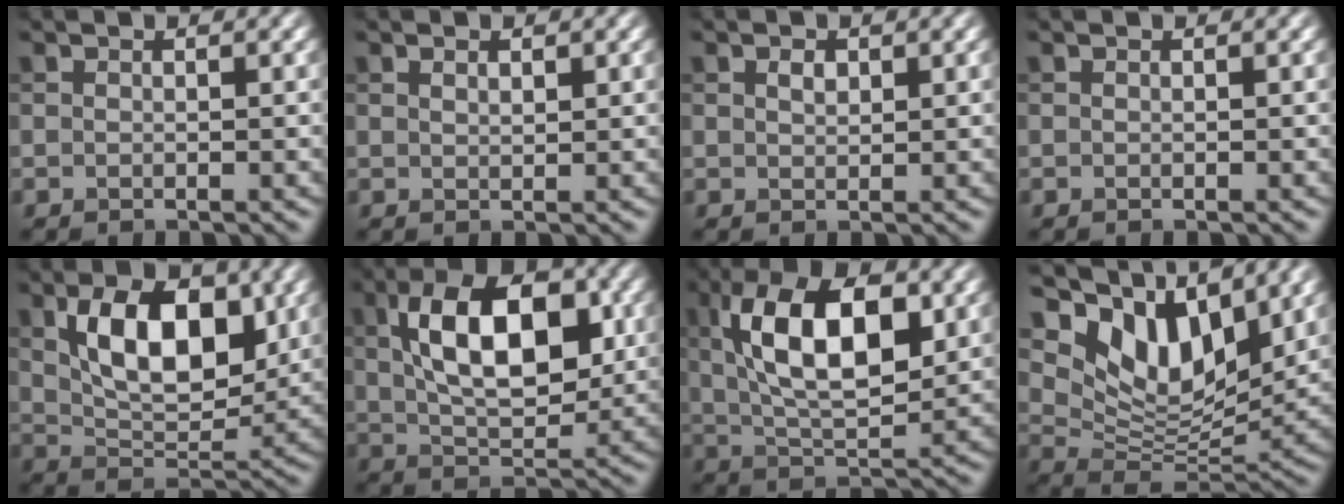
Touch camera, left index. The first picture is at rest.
{"total": 0.9, "force": [0.6, 0.4, 0.6], "torque": [-0.012, -0.002, 0.013]}
{"total": 1.0, "force": [0.5, 0.6, 0.7], "torque": [-0.013, 0.001, 0.011]}
{"total": 0.0}
{"total": 8.5, "force": [2.6, 4.6, 6.6], "torque": [-0.111, -0.005, 0.050]}
{"total": 10.3, "force": [2.2, 5.3, 8.6], "torque": [-0.139, 0.011, 0.033]}
{"total": 11.0, "force": [2.6, 4.9, 9.5], "torque": [-0.157, 0.011, 0.040]}
{"total": 10.2, "force": [6.4, 4.9, 6.3], "torque": [-0.117, -0.005, 0.116]}